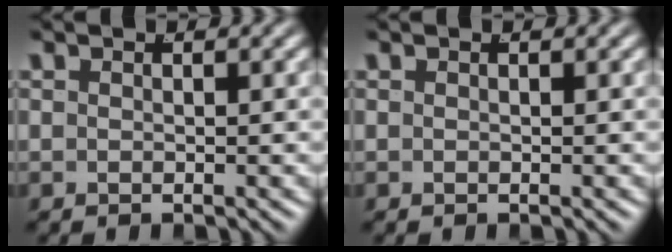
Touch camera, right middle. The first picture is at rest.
{"total": 0.0}